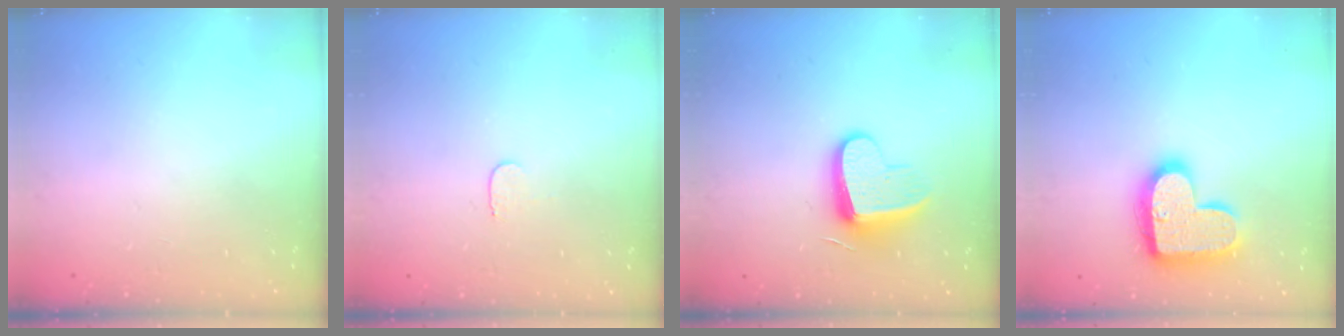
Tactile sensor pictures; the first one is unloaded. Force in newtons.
{"total": 3.2, "press": 3.2, "slide": 0.3}
{"total": 11.6, "press": 11.6, "slide": 0.5}
{"total": 17.8, "press": 17.7, "slide": 1.1}